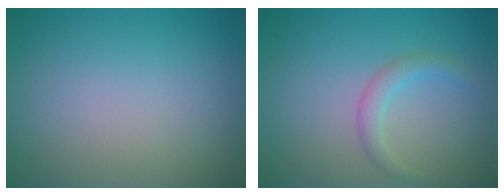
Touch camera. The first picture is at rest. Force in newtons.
{"total": 1.7, "press": 1.7, "slide": 0.0}